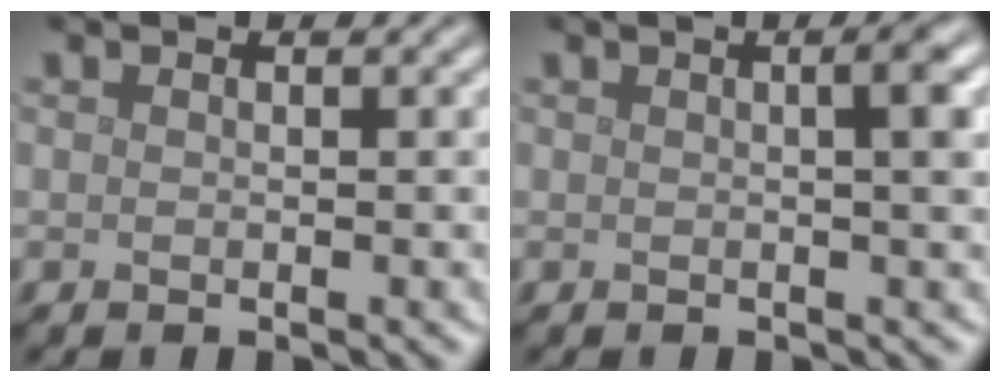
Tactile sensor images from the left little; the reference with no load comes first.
{"total": 3.3, "force": [0.5, 0.9, 3.1], "torque": [-0.028, 0.014, -0.001]}